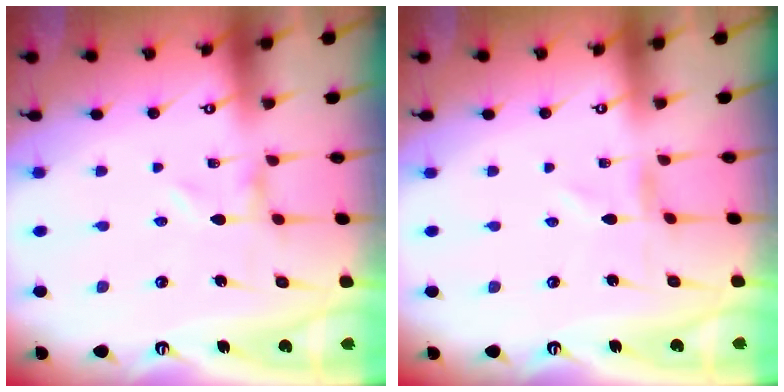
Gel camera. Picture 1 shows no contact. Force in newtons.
{"total": 0.0}